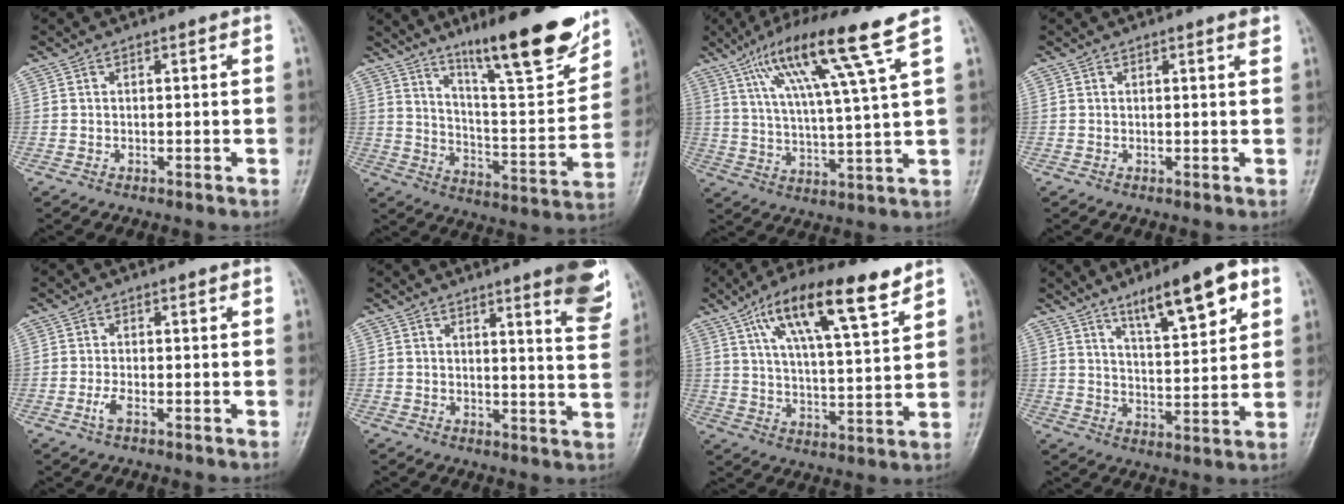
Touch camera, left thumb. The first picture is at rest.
{"total": 20.3, "force": [14.0, 3.9, 14.1], "torque": [-0.173, -0.079, 0.225]}
{"total": 15.2, "force": [8.5, 0.1, 12.6], "torque": [-0.224, -0.023, 0.149]}
{"total": 1.1, "force": [0.7, 0.0, 0.8], "torque": [-0.010, -0.004, 0.008]}
{"total": 2.0, "force": [-0.8, 0.6, 1.7], "torque": [-0.040, 0.002, -0.017]}
{"total": 9.6, "force": [5.8, 1.3, 7.6], "torque": [-0.078, -0.034, 0.066]}
{"total": 16.7, "force": [9.6, 4.8, 12.8], "torque": [-0.198, -0.026, 0.163]}
{"total": 11.9, "force": [7.0, 3.0, 9.2], "torque": [-0.128, -0.034, 0.114]}